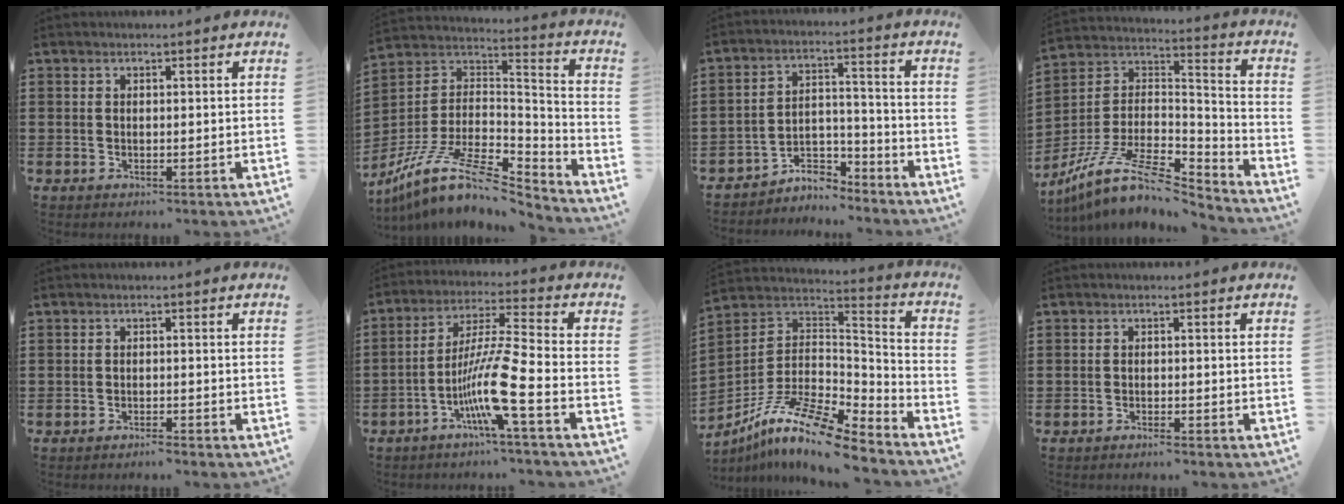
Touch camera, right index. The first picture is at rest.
{"total": 12.3, "force": [-8.3, 4.1, 8.2], "torque": [-0.160, 0.016, -0.157]}
{"total": 5.7, "force": [-5.3, 1.6, 1.5], "torque": [-0.033, 0.009, -0.107]}
{"total": 11.0, "force": [-8.1, 3.2, 6.7], "torque": [-0.130, 0.010, -0.156]}
{"total": 1.2, "force": [-1.2, 0.0, 0.4], "torque": [-0.010, -0.001, -0.023]}
{"total": 10.2, "force": [-4.8, 0.1, 9.0], "torque": [-0.186, -0.011, -0.097]}
{"total": 12.7, "force": [-9.6, 2.4, 8.0], "torque": [-0.161, 0.013, -0.189]}
{"total": 1.1, "force": [-1.0, 0.0, 0.4], "torque": [-0.010, -0.002, -0.019]}